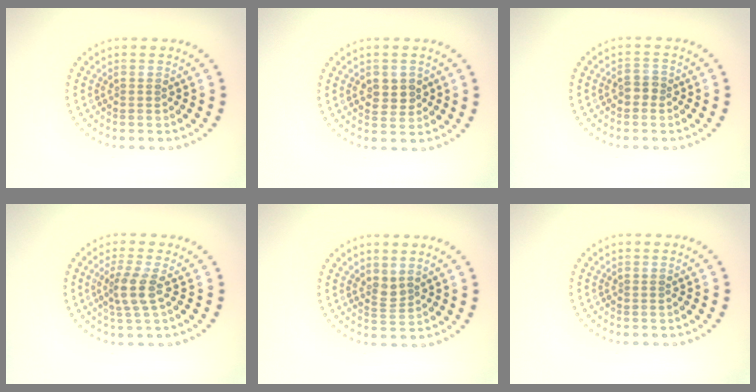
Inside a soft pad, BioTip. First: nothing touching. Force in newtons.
{"total": 2.7, "press": 2.6, "slide": 0.5}
{"total": 1.3, "press": 1.2, "slide": 0.5}
{"total": 2.6, "press": 2.0, "slide": 1.6}
{"total": 1.6, "press": 1.3, "slide": 1.1}
{"total": 0.0}